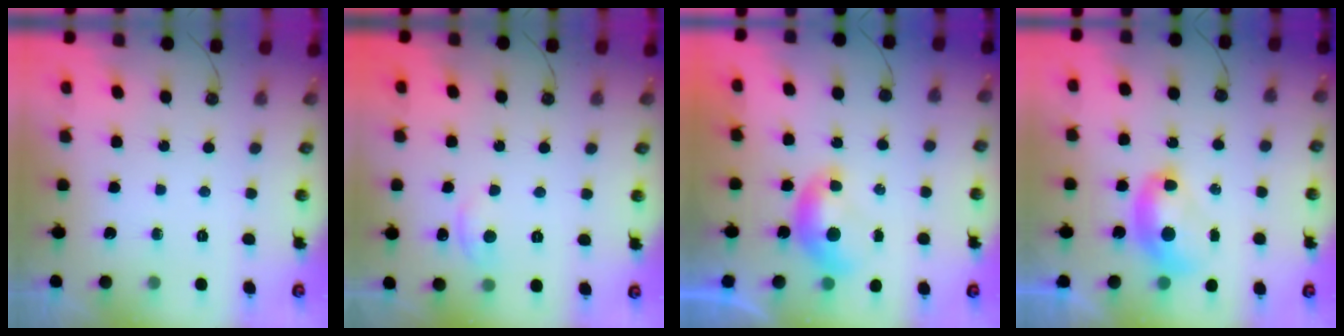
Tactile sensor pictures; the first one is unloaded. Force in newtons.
{"total": 0.9, "press": 0.3, "slide": 0.8}
{"total": 0.0}
{"total": 2.7, "press": 2.7, "slide": 0.1}